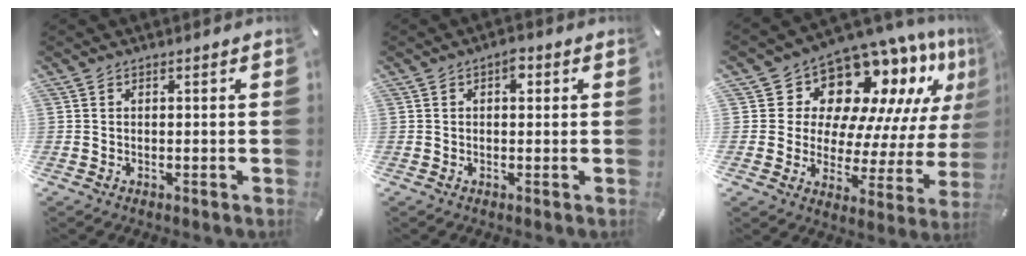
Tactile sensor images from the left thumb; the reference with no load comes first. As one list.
[{"total": 2.7, "force": [0.7, 1.6, 2.1], "torque": [-0.020, -0.001, 0.005]}, {"total": 14.7, "force": [11.4, 7.9, 4.9], "torque": [-0.077, -0.120, 0.191]}]